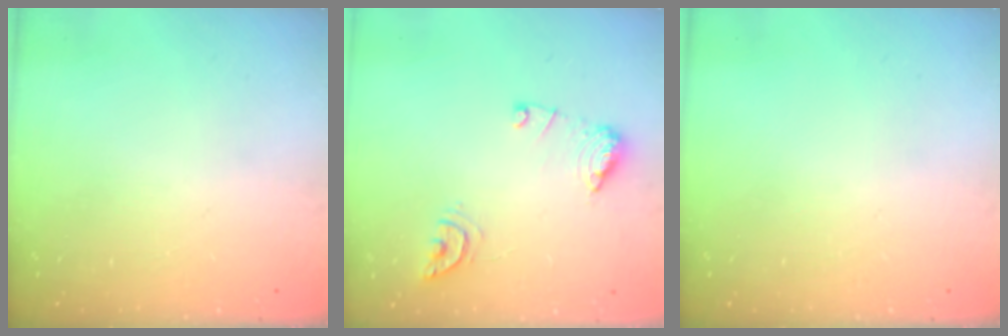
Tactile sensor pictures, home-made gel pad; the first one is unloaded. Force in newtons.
{"total": 10.2, "press": 10.1, "slide": 1.2}
{"total": 0.0}